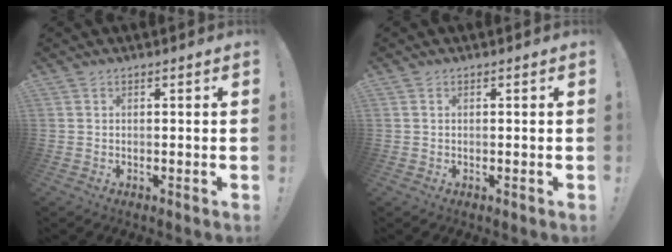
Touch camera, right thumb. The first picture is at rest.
{"total": 0.0}